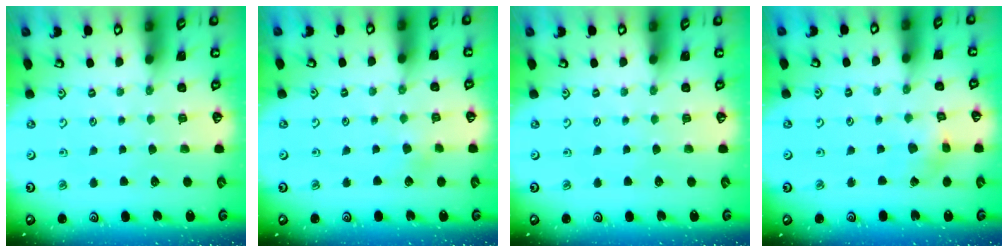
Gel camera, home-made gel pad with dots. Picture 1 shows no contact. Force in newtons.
{"total": 2.1, "press": 2.1, "slide": 0.3}
{"total": 0.0}
{"total": 2.8, "press": 2.8, "slide": 0.1}